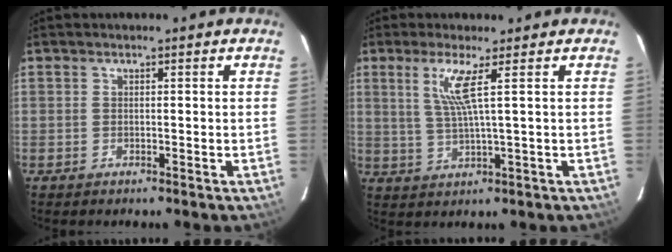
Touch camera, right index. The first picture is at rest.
{"total": 5.4, "force": [2.2, -0.8, 4.9], "torque": [-0.093, -0.007, 0.047]}